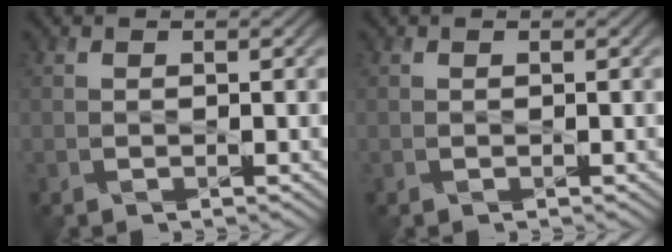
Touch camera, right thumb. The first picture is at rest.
{"total": 0.0}